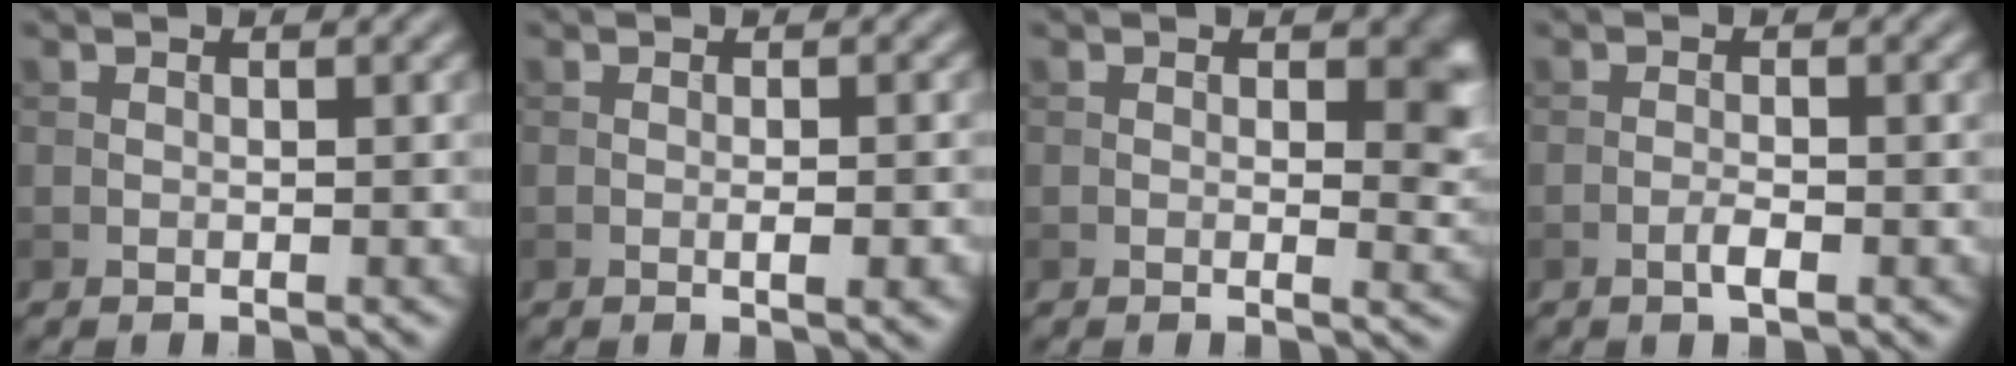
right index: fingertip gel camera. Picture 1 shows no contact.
{"total": 2.2, "force": [-0.5, 0.5, 2.1], "torque": [-0.029, -0.001, -0.007]}
{"total": 3.1, "force": [0.6, 1.6, 2.6], "torque": [-0.024, -0.006, 0.007]}
{"total": 1.4, "force": [-0.7, 0.3, 1.2], "torque": [-0.023, 0.001, -0.015]}